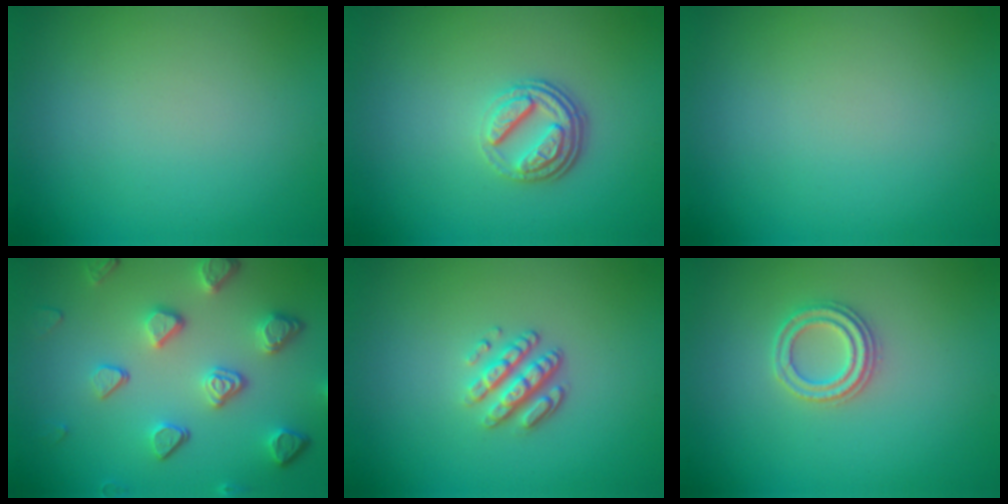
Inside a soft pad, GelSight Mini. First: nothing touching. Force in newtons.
{"total": 3.7, "press": 2.7, "slide": 2.6}
{"total": 0.0}
{"total": 5.2, "press": 4.0, "slide": 3.3}
{"total": 3.2, "press": 2.5, "slide": 2.0}
{"total": 2.3, "press": 2.3, "slide": 0.3}